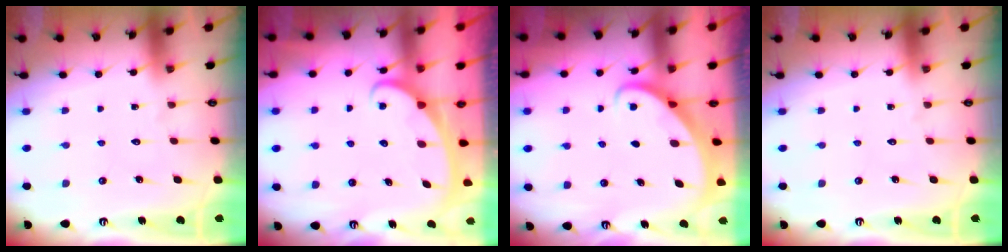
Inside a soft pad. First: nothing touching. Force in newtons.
{"total": 2.3, "press": 2.3, "slide": 0.4}
{"total": 2.6, "press": 2.6, "slide": 0.3}
{"total": 0.0}